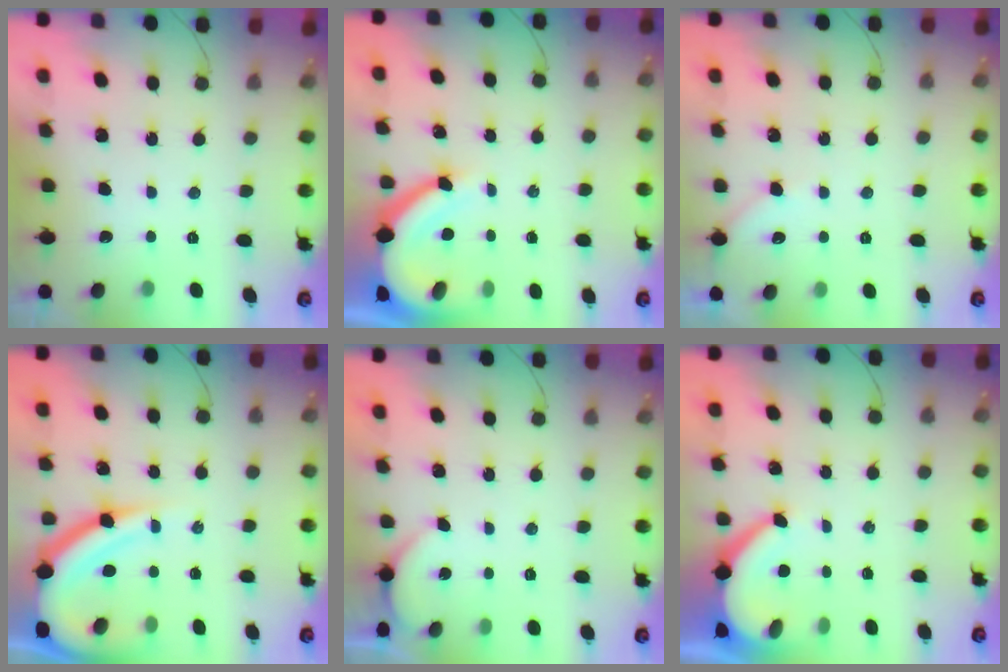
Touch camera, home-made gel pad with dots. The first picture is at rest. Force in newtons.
{"total": 9.6, "press": 9.5, "slide": 1.1}
{"total": 3.8, "press": 3.7, "slide": 0.6}
{"total": 16.0, "press": 16.0, "slide": 1.5}
{"total": 2.6, "press": 2.5, "slide": 0.5}
{"total": 6.9, "press": 6.9, "slide": 0.6}